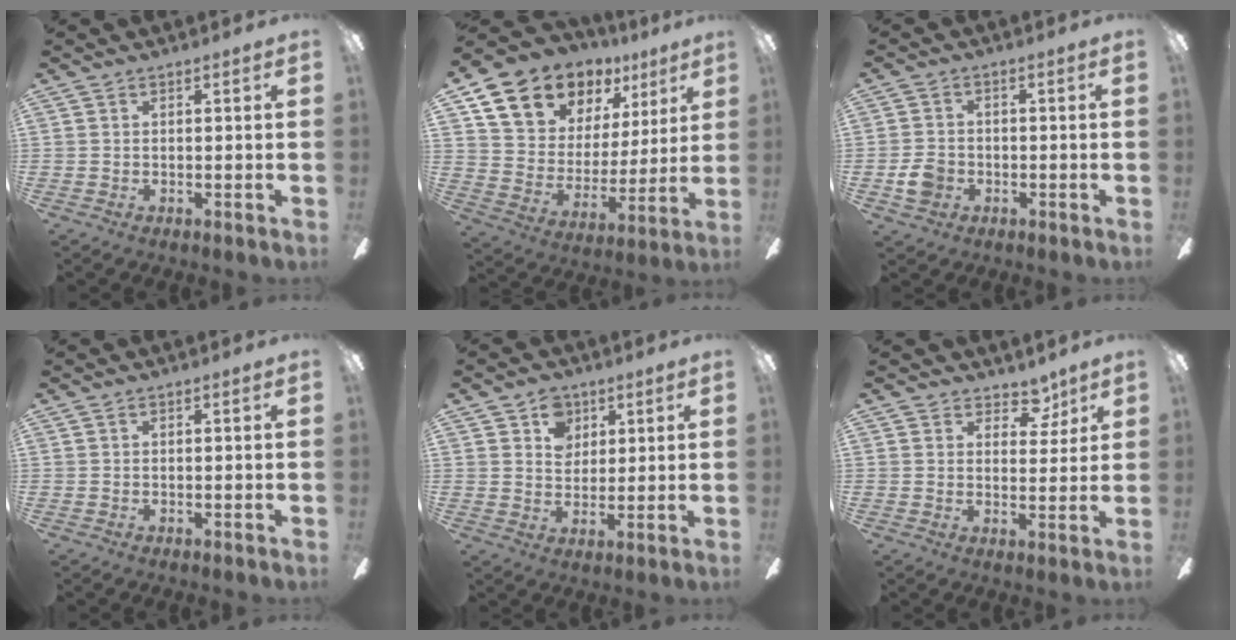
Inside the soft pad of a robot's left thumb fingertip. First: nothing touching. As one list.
[{"total": 13.9, "force": [10.8, 8.2, 2.8], "torque": [-0.072, -0.082, 0.203]}, {"total": 5.0, "force": [-1.6, 4.2, 2.2], "torque": [-0.032, 0.003, -0.031]}, {"total": 0.0}, {"total": 6.8, "force": [3.7, 5.4, 2.0], "torque": [-0.029, -0.001, 0.065]}, {"total": 6.0, "force": [4.4, 3.7, 1.6], "torque": [-0.008, -0.027, 0.077]}]